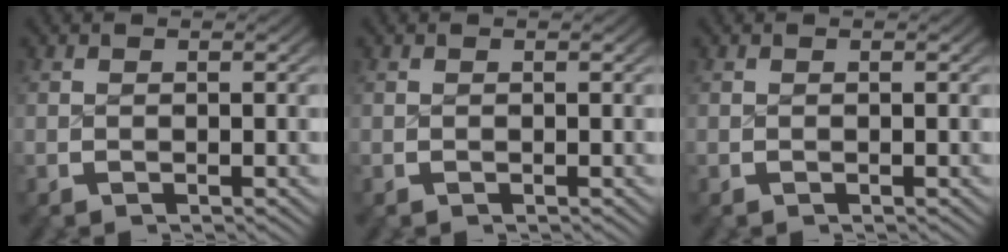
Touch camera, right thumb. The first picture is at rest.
{"total": 0.0}
{"total": 0.0}